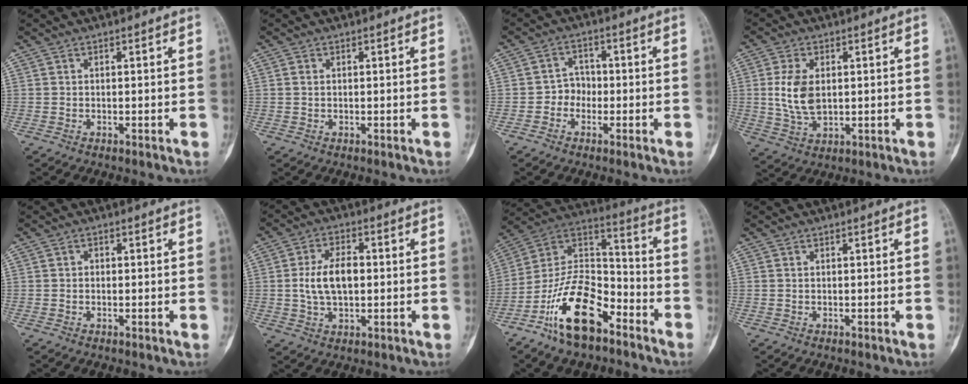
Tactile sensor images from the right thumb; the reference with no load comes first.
{"total": 0.8, "force": [0.2, 0.6, 0.5], "torque": [-0.011, 0.002, 0.004]}
{"total": 3.9, "force": [-1.2, 3.4, 1.4], "torque": [0.002, 0.015, -0.031]}
{"total": 8.1, "force": [0.9, 4.9, 6.4], "torque": [-0.123, -0.007, 0.024]}
{"total": 0.8, "force": [0.0, 0.7, 0.4], "torque": [0.002, 0.004, -0.004]}
{"total": 8.8, "force": [0.2, 4.9, 7.2], "torque": [-0.130, 0.010, 0.003]}
{"total": 18.3, "force": [-10.6, 8.9, 12.0], "torque": [-0.203, 0.084, -0.199]}
{"total": 0.0}